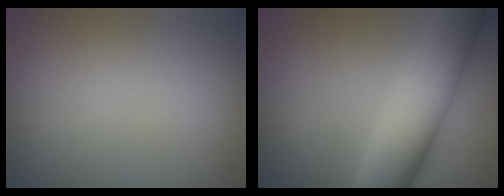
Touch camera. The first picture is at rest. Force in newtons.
{"total": 8.2, "press": 8.2, "slide": 0.2}